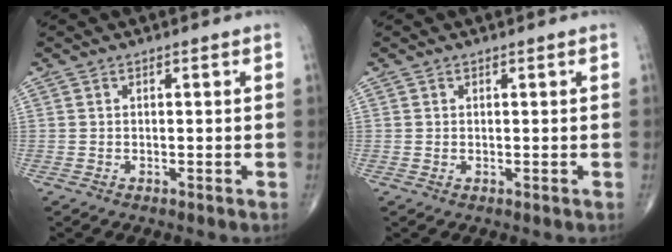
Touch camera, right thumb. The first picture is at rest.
{"total": 0.0}